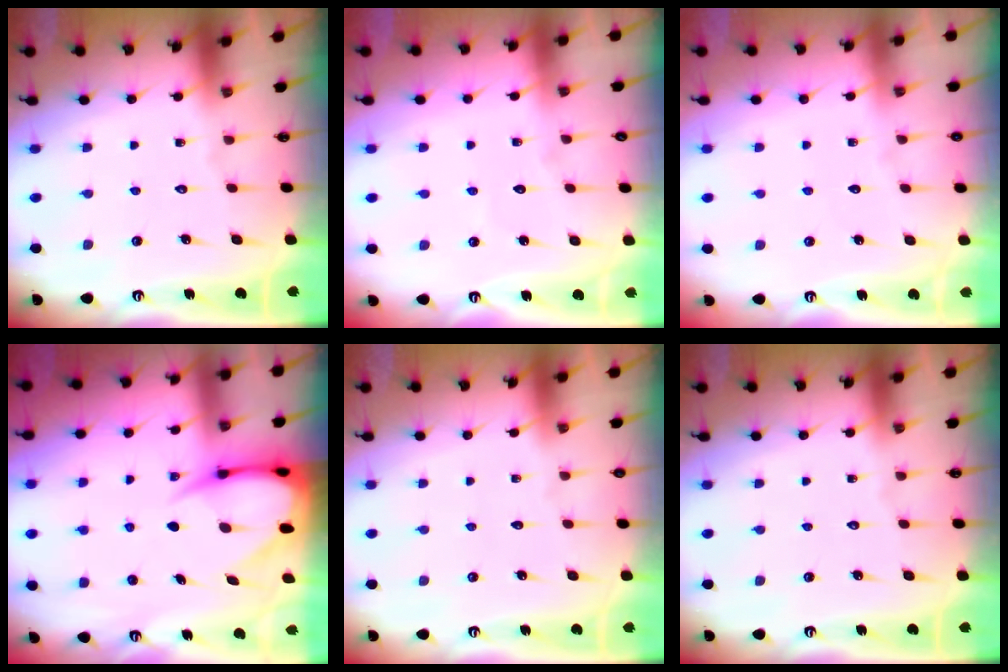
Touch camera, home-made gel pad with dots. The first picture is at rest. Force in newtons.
{"total": 3.5, "press": 3.5, "slide": 0.3}
{"total": 2.0, "press": 2.0, "slide": 0.3}
{"total": 8.2, "press": 8.2, "slide": 0.7}
{"total": 0.0}
{"total": 0.0}